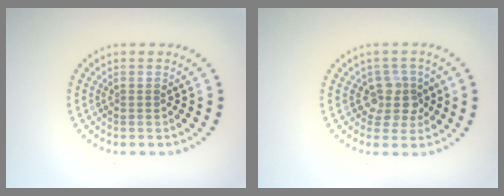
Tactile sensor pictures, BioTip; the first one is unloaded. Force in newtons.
{"total": 3.0, "press": 2.5, "slide": 1.7}